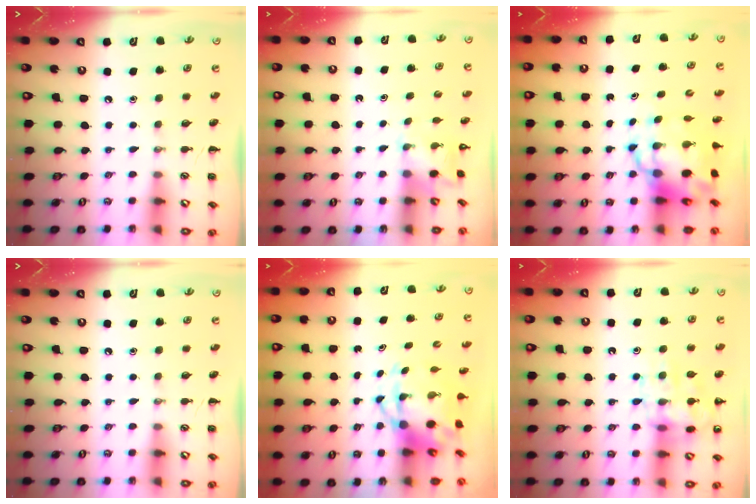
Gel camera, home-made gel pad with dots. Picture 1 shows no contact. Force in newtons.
{"total": 2.0, "press": 2.0, "slide": 0.5}
{"total": 10.1, "press": 9.7, "slide": 2.8}
{"total": 0.0}
{"total": 5.0, "press": 4.8, "slide": 1.6}
{"total": 13.3, "press": 13.3, "slide": 1.1}